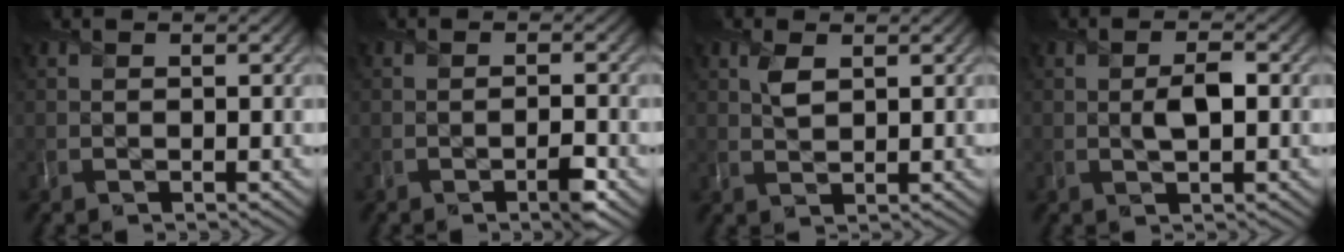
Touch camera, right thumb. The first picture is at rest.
{"total": 2.1, "force": [-1.3, 0.3, 1.6], "torque": [-0.024, 0.002, -0.024]}
{"total": 2.1, "force": [1.1, 0.9, 1.5], "torque": [-0.034, 0.001, 0.022]}
{"total": 2.5, "force": [0.0, 0.9, 2.3], "torque": [-0.046, 0.001, 0.000]}